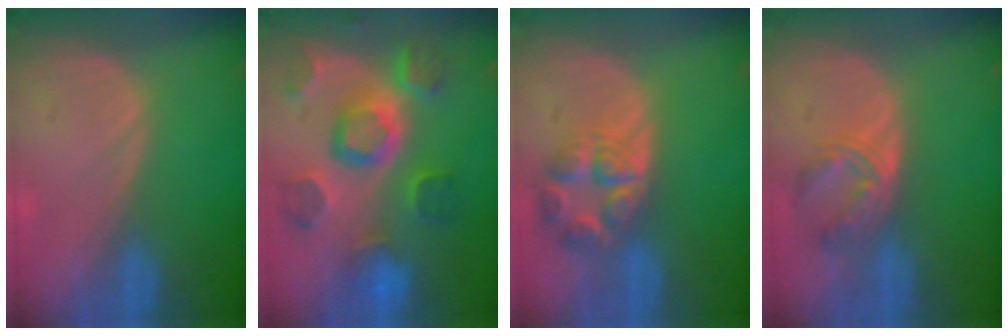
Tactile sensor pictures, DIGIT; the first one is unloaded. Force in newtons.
{"total": 11.2, "press": 9.9, "slide": 5.3}
{"total": 7.7, "press": 6.8, "slide": 3.7}
{"total": 5.5, "press": 5.0, "slide": 2.3}